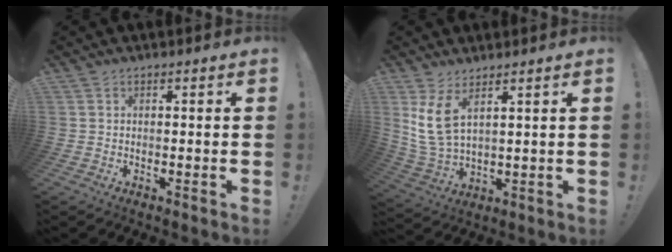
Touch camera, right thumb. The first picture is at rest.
{"total": 9.0, "force": [4.7, 3.7, 6.7], "torque": [-0.130, -0.026, 0.091]}